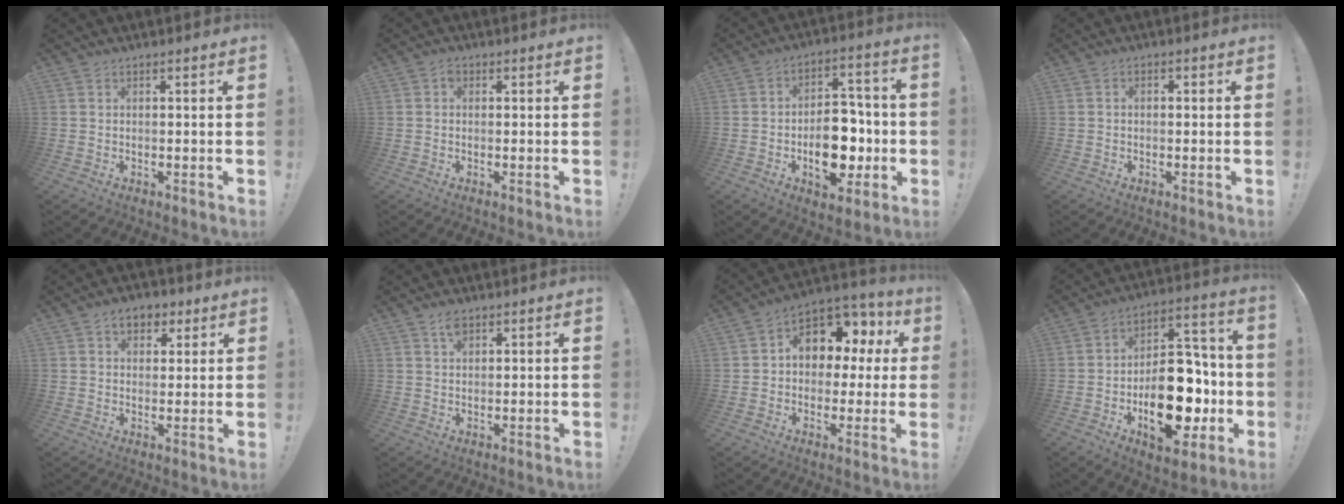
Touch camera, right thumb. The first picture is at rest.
{"total": 1.3, "force": [-0.1, 1.1, 0.7], "torque": [-0.017, 0.007, -0.002]}
{"total": 15.9, "force": [-4.1, 10.4, 11.3], "torque": [-0.152, 0.026, -0.060]}
{"total": 1.4, "force": [-0.7, 0.9, 0.8], "torque": [-0.020, 0.008, -0.013]}
{"total": 6.9, "force": [3.2, 5.1, 3.4], "torque": [-0.039, -0.006, 0.058]}
{"total": 2.8, "force": [1.9, 1.5, 1.4], "torque": [-0.016, -0.007, 0.031]}
{"total": 11.0, "force": [3.8, 8.1, 6.3], "torque": [-0.099, -0.023, 0.071]}
{"total": 22.9, "force": [-6.7, 13.7, 17.1], "torque": [-0.252, 0.048, -0.086]}